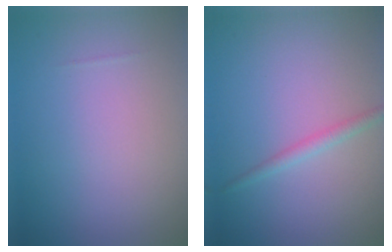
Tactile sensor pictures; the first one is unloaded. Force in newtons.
{"total": 1.3, "press": 1.3, "slide": 0.0}